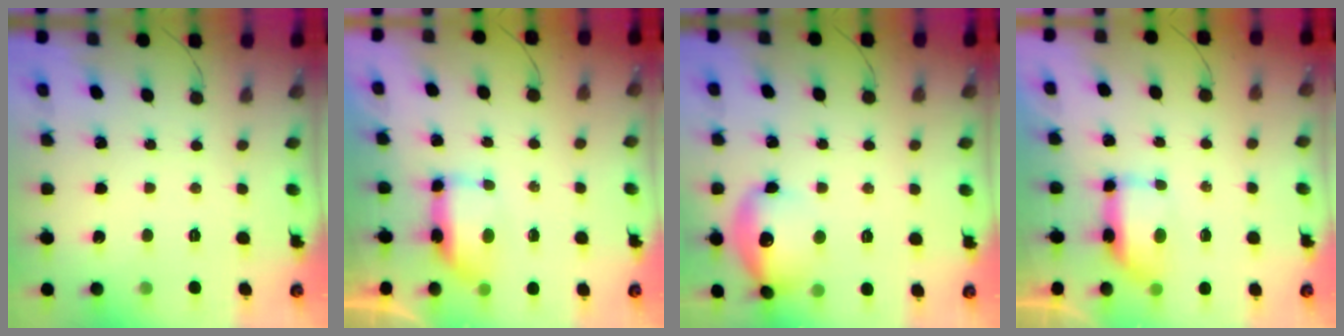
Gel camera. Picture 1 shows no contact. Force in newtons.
{"total": 8.5, "press": 7.4, "slide": 4.2}
{"total": 15.0, "press": 14.9, "slide": 1.5}
{"total": 6.8, "press": 6.8, "slide": 0.5}